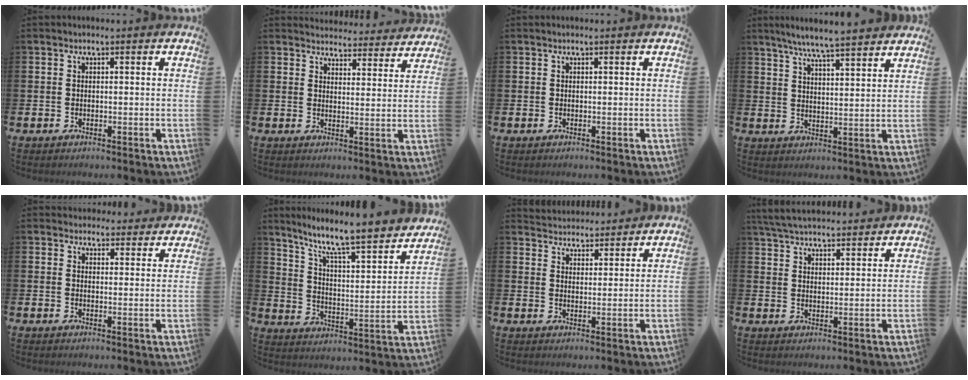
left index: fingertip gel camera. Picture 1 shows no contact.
{"total": 4.1, "force": [4.0, 0.9, -0.1], "torque": [-0.001, -0.034, 0.068]}
{"total": 0.0}
{"total": 6.3, "force": [6.0, -0.5, 1.8], "torque": [-0.060, -0.030, 0.106]}
{"total": 3.5, "force": [3.4, 1.0, -0.4], "torque": [0.007, -0.018, 0.061]}
{"total": 8.5, "force": [7.4, 1.1, 4.1], "torque": [-0.110, -0.058, 0.119]}
{"total": 4.1, "force": [4.0, 0.7, -0.6], "torque": [-0.007, -0.023, 0.073]}
{"total": 4.9, "force": [4.8, 0.5, 0.5], "torque": [-0.029, -0.025, 0.088]}